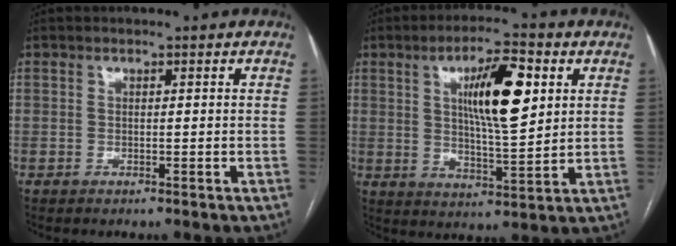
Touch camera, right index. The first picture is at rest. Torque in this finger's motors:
{"motor_torque": [0.48, 0.17, 0.50, 0.09]}